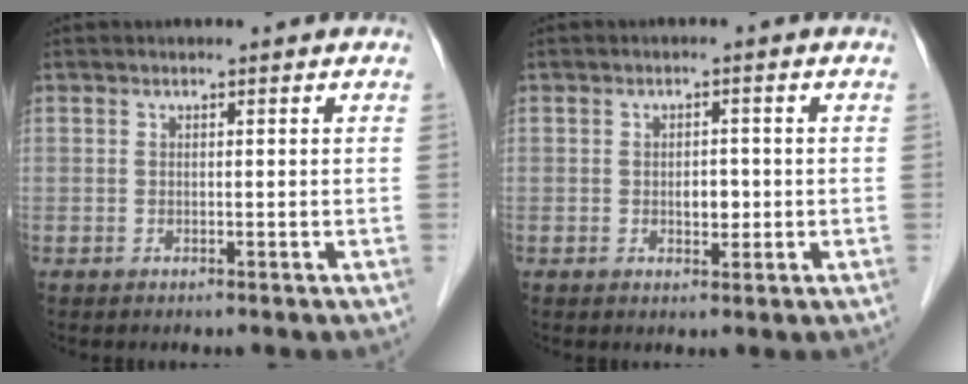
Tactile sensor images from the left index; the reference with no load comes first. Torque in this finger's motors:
{"motor_torque": [0.10, 0.08, 0.02, 0.03]}